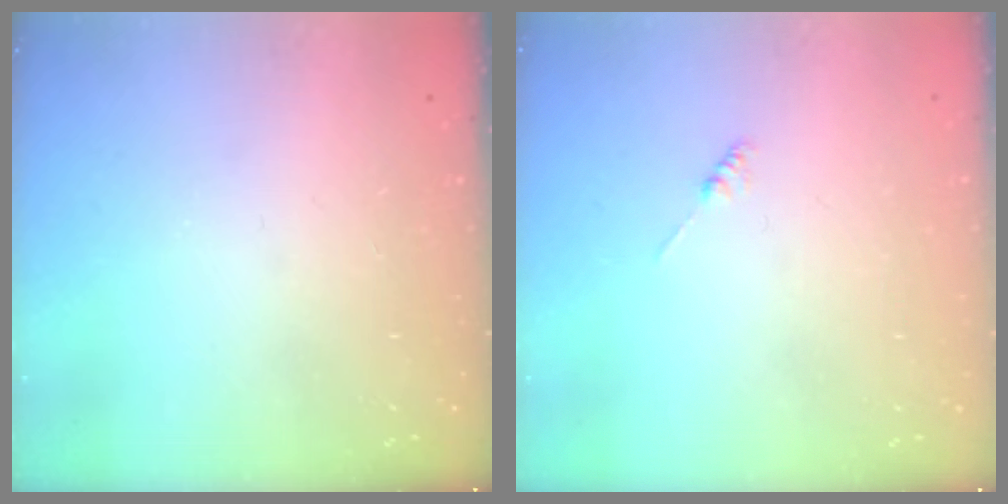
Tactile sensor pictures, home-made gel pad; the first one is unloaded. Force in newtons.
{"total": 0.0}